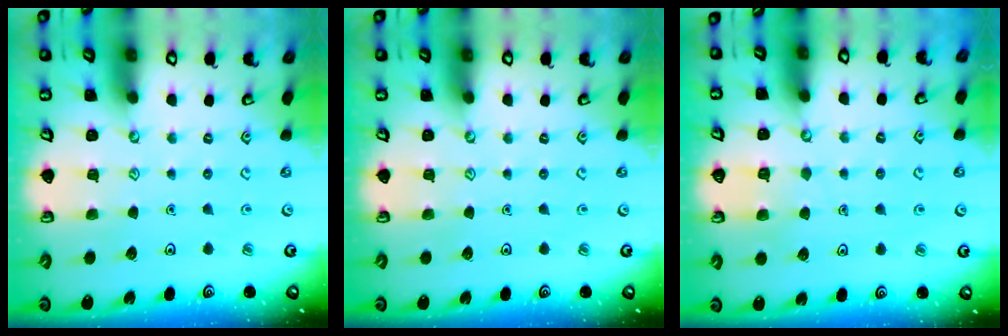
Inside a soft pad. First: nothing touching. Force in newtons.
{"total": 0.0}
{"total": 3.9, "press": 3.9, "slide": 0.3}